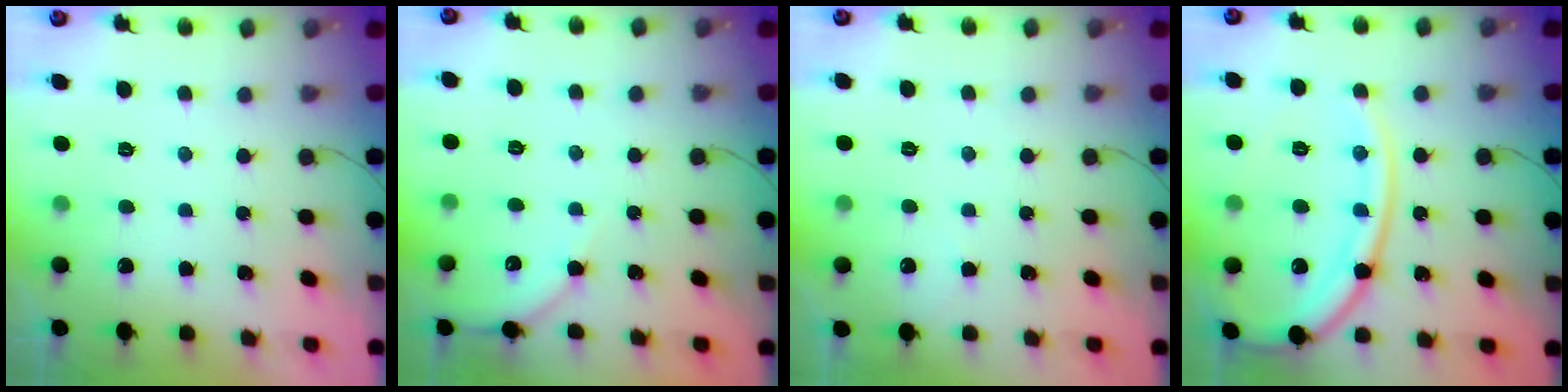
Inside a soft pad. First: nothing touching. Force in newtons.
{"total": 5.1, "press": 5.1, "slide": 0.7}
{"total": 1.2, "press": 1.2, "slide": 0.3}
{"total": 17.0, "press": 17.0, "slide": 1.7}